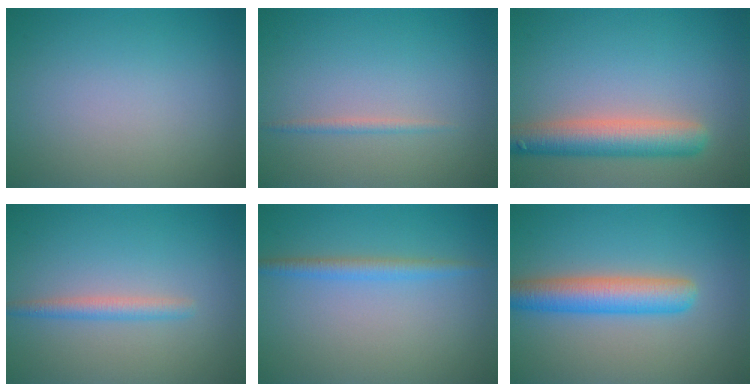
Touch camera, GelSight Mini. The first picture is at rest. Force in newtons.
{"total": 0.8, "press": 0.8, "slide": 0.0}
{"total": 5.2, "press": 5.2, "slide": 0.4}
{"total": 1.7, "press": 1.7, "slide": 0.1}
{"total": 1.9, "press": 1.9, "slide": 0.0}
{"total": 5.0, "press": 5.0, "slide": 0.1}